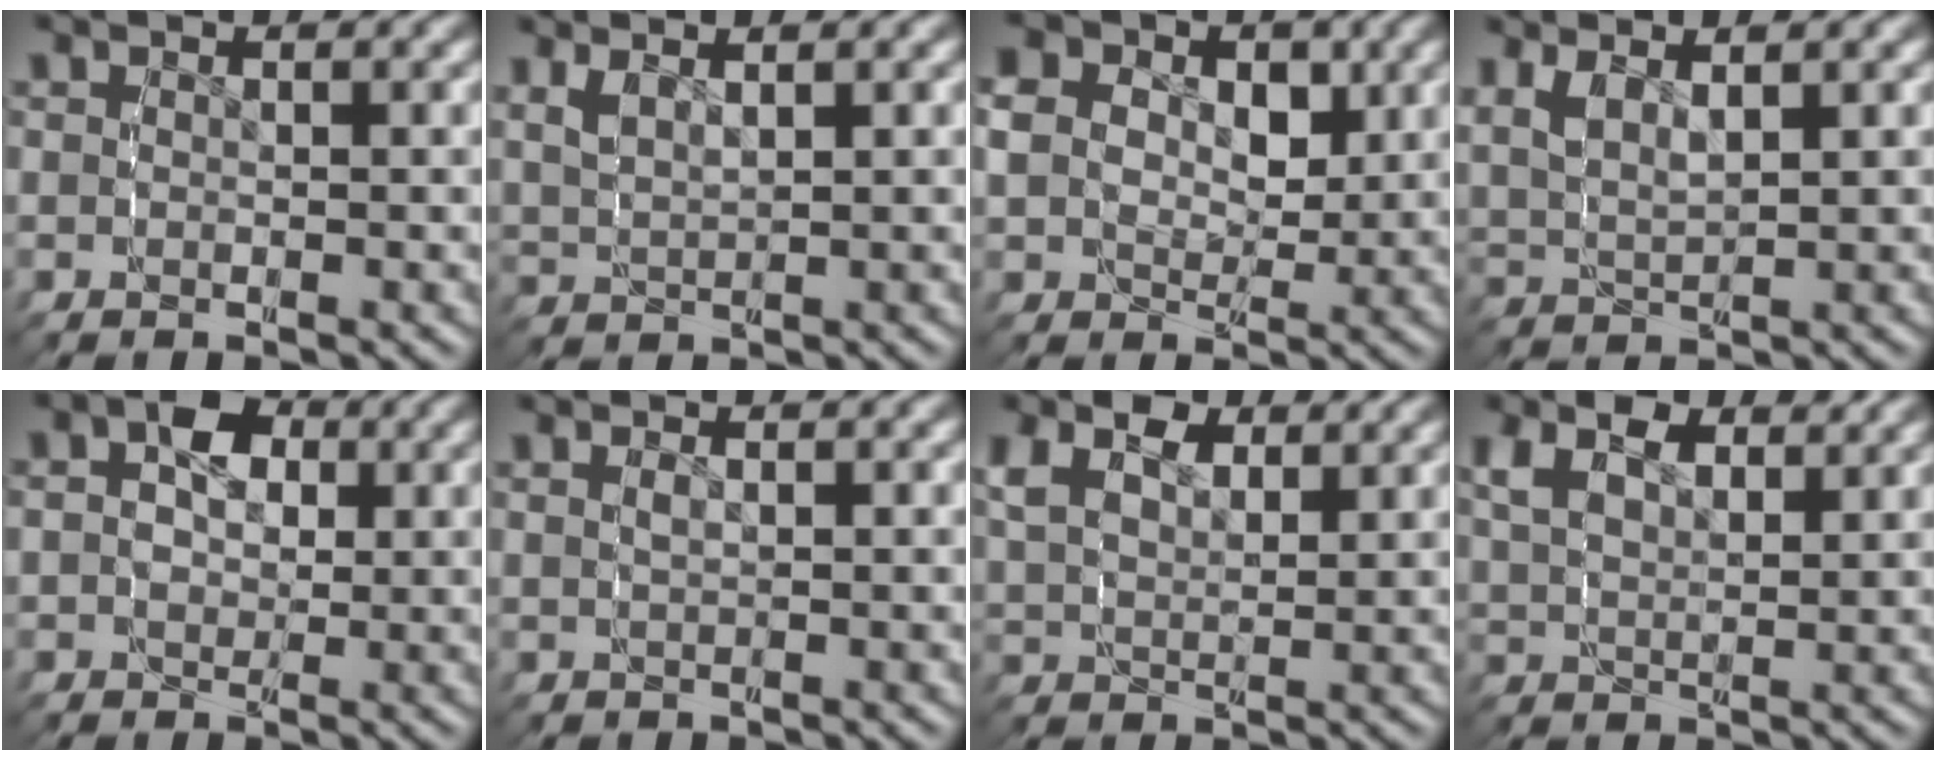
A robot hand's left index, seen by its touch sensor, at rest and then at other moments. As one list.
[{"total": 2.2, "force": [1.8, 0.4, 1.1], "torque": [-0.027, 0.005, 0.039]}, {"total": 6.3, "force": [1.7, 5.2, 3.3], "torque": [-0.072, -0.016, 0.027]}, {"total": 3.6, "force": [2.3, 1.7, 2.3], "torque": [-0.056, 0.002, 0.045]}, {"total": 4.2, "force": [1.1, 3.2, 2.6], "torque": [-0.047, -0.007, 0.013]}, {"total": 0.8, "force": [0.5, -0.3, 0.5], "torque": [-0.009, 0.002, 0.009]}, {"total": 4.4, "force": [3.0, 2.3, 2.4], "torque": [-0.045, 0.000, 0.053]}, {"total": 4.2, "force": [2.9, 1.9, 2.2], "torque": [-0.045, 0.000, 0.054]}]